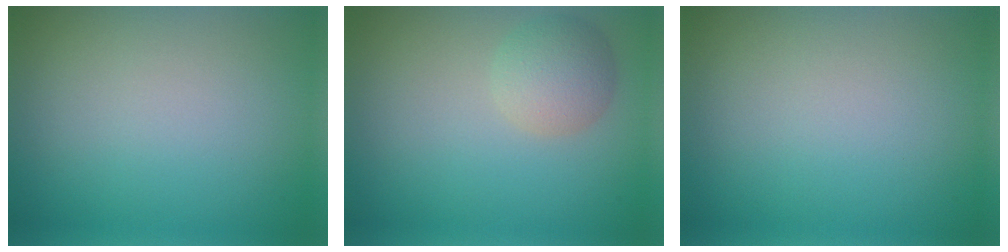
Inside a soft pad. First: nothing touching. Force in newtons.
{"total": 3.2, "press": 3.2, "slide": 0.2}
{"total": 0.0}